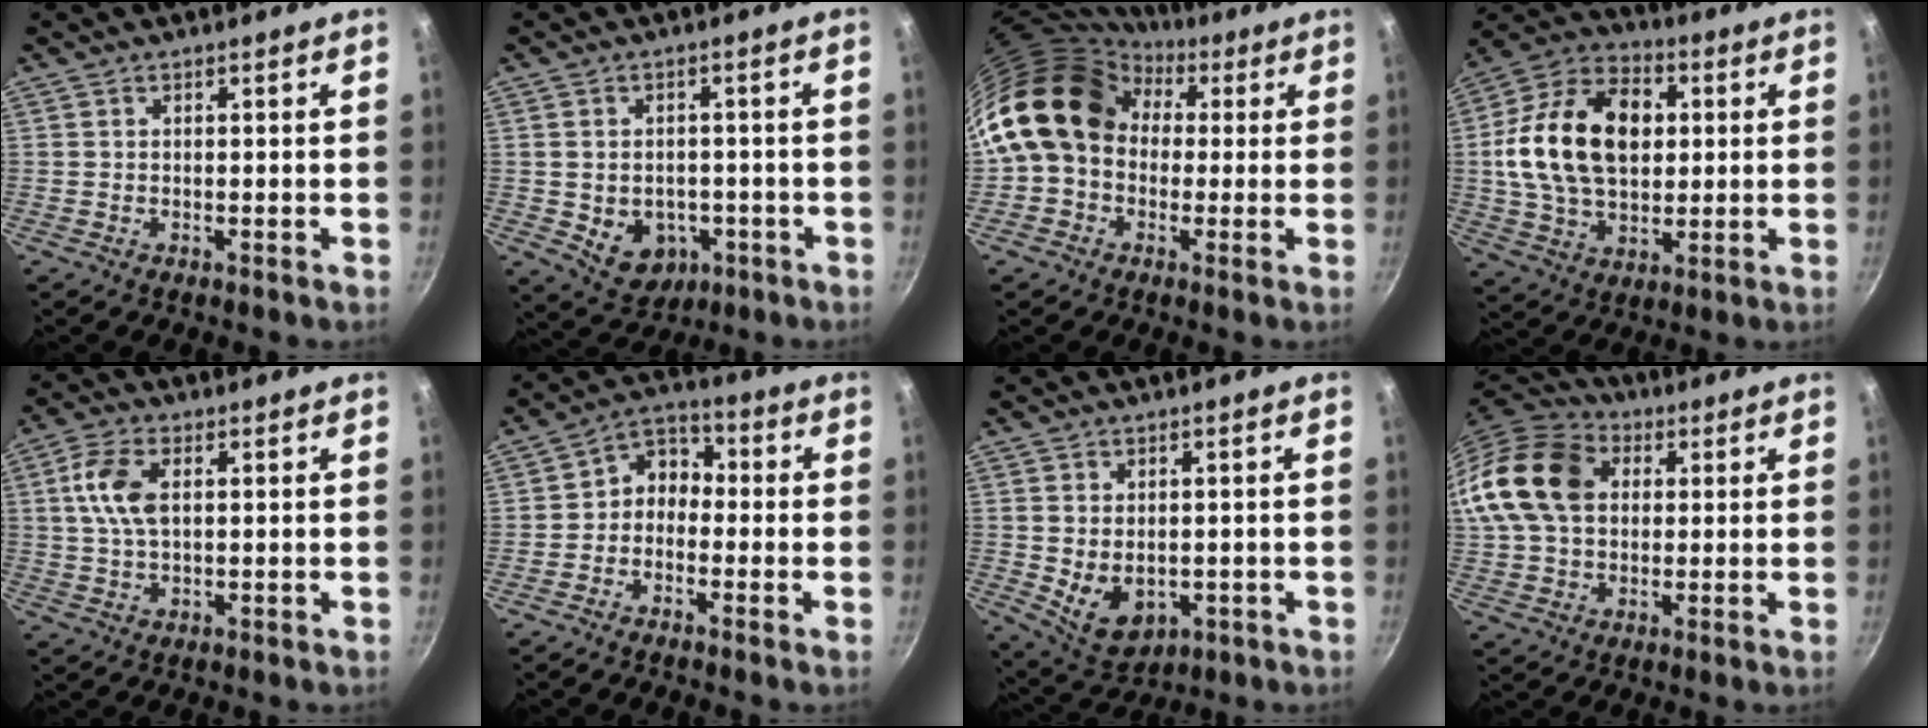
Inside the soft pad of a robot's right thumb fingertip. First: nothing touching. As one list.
[{"total": 8.6, "force": [-2.3, 6.7, 4.8], "torque": [-0.045, 0.008, -0.016]}, {"total": 14.6, "force": [2.3, 11.7, 8.4], "torque": [-0.111, 0.031, 0.021]}, {"total": 21.6, "force": [2.8, 14.5, 15.7], "torque": [-0.256, 0.016, 0.038]}, {"total": 7.5, "force": [1.5, 4.1, 6.1], "torque": [-0.120, 0.009, 0.026]}, {"total": 5.8, "force": [-1.6, 4.6, 3.2], "torque": [-0.026, 0.036, -0.046]}, {"total": 7.9, "force": [-0.6, 5.7, 5.5], "torque": [-0.074, -0.012, 0.013]}, {"total": 17.0, "force": [3.6, 12.5, 11.0], "torque": [-0.197, 0.021, 0.051]}]